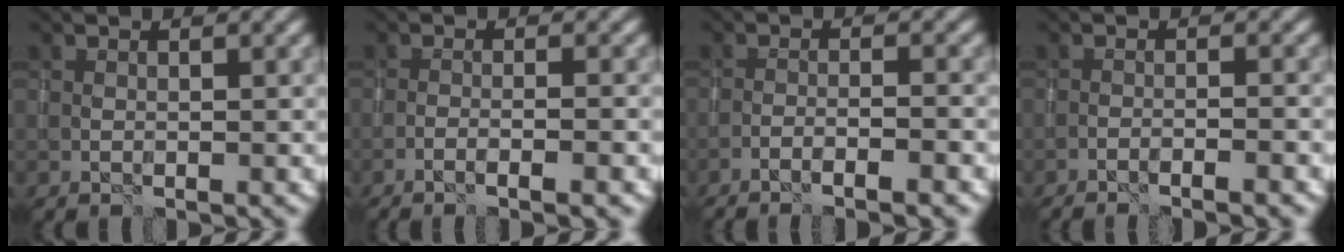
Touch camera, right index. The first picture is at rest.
{"total": 3.0, "force": [-1.8, 0.5, 2.4], "torque": [-0.035, 0.014, -0.039]}
{"total": 3.9, "force": [-2.9, 0.6, 2.6], "torque": [-0.041, 0.006, -0.055]}
{"total": 3.3, "force": [-2.6, 0.5, 2.0], "torque": [-0.027, 0.009, -0.046]}